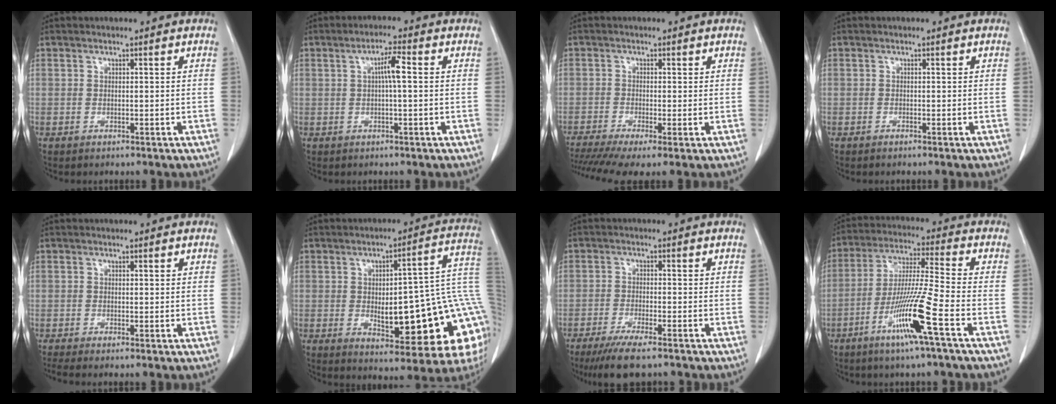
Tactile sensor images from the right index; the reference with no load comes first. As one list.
[{"total": 3.6, "force": [0.5, 0.4, 3.5], "torque": [-0.062, 0.009, 0.008]}, {"total": 7.9, "force": [-4.9, 1.7, 6.0], "torque": [-0.112, -0.010, -0.087]}, {"total": 0.0}, {"total": 1.3, "force": [-0.7, 0.2, 1.1], "torque": [-0.024, -0.004, -0.015]}, {"total": 22.0, "force": [-2.9, 5.0, 21.2], "torque": [-0.199, 0.022, -0.022]}, {"total": 7.7, "force": [-6.0, 0.7, 4.8], "torque": [-0.077, -0.017, -0.096]}, {"total": 12.5, "force": [-5.8, -1.3, 11.0], "torque": [-0.215, -0.016, -0.113]}]